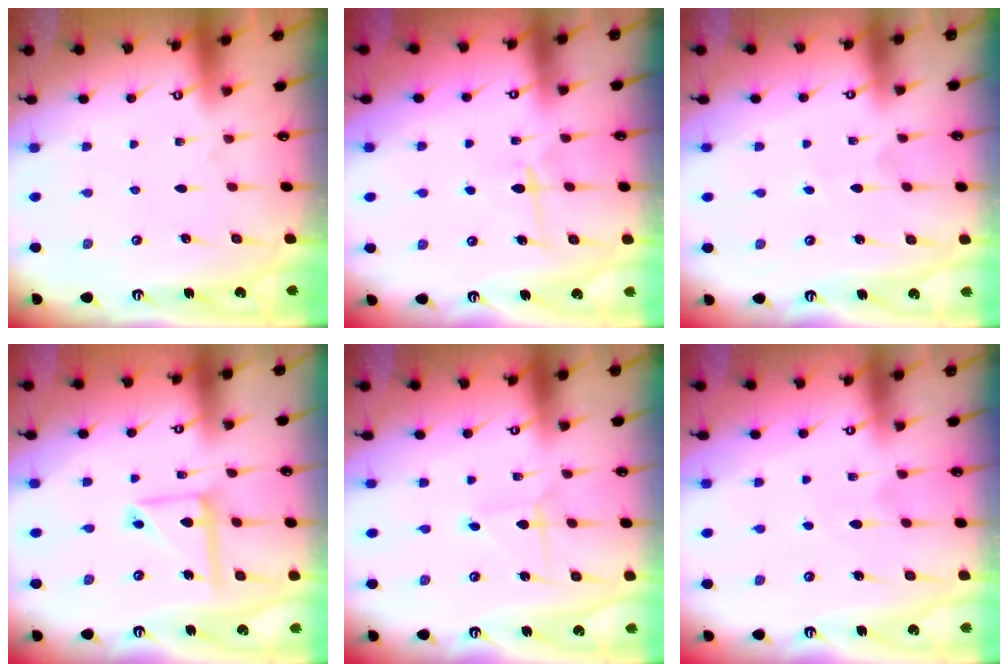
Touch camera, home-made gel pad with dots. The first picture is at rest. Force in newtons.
{"total": 5.2, "press": 5.1, "slide": 0.6}
{"total": 2.8, "press": 2.8, "slide": 0.2}
{"total": 10.9, "press": 10.8, "slide": 0.9}
{"total": 2.2, "press": 2.2, "slide": 0.2}
{"total": 4.9, "press": 4.9, "slide": 0.6}